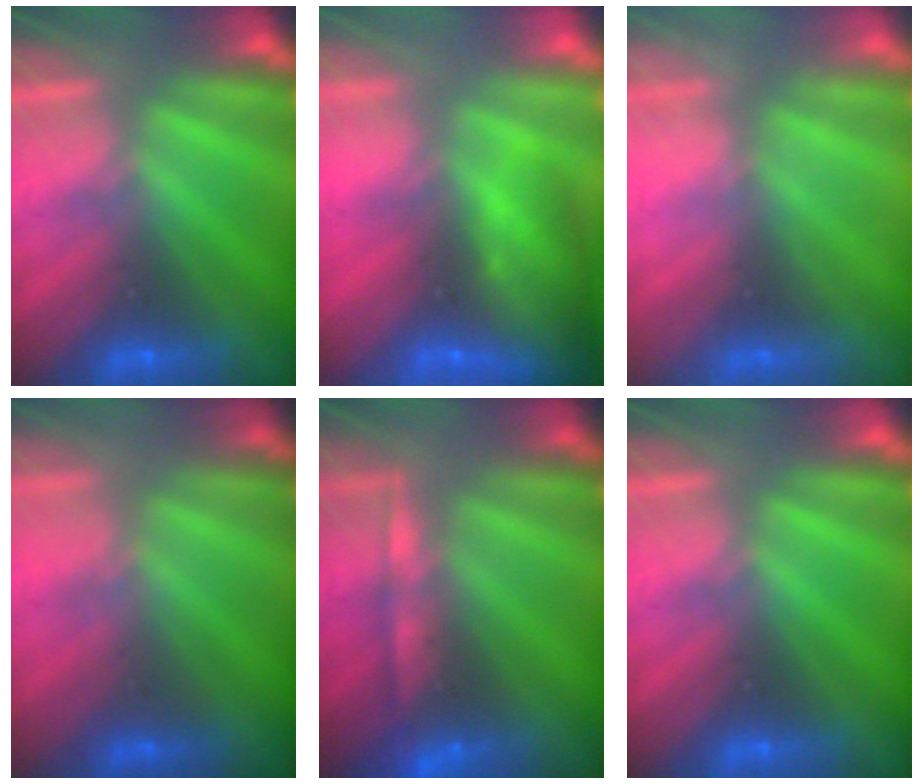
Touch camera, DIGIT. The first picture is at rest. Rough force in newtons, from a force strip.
{"total": 14.6}
{"total": 2.0}
{"total": 1.5}
{"total": 6.8}
{"total": 0.0}